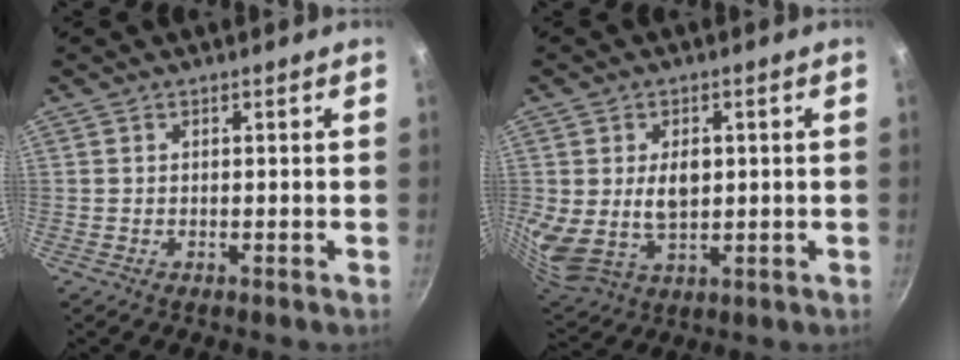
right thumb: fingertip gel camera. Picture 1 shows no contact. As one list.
[{"total": 11.2, "force": [1.4, 7.7, 8.0], "torque": [-0.132, -0.024, 0.037]}]